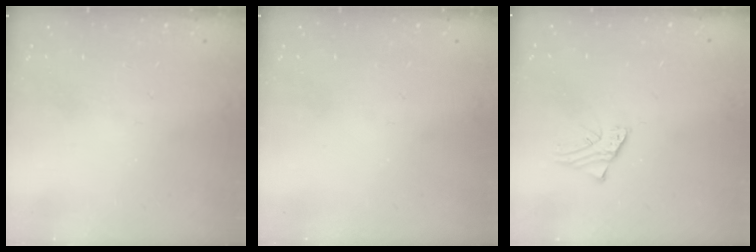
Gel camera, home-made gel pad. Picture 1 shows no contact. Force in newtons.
{"total": 0.0}
{"total": 1.6, "press": 1.6, "slide": 0.2}